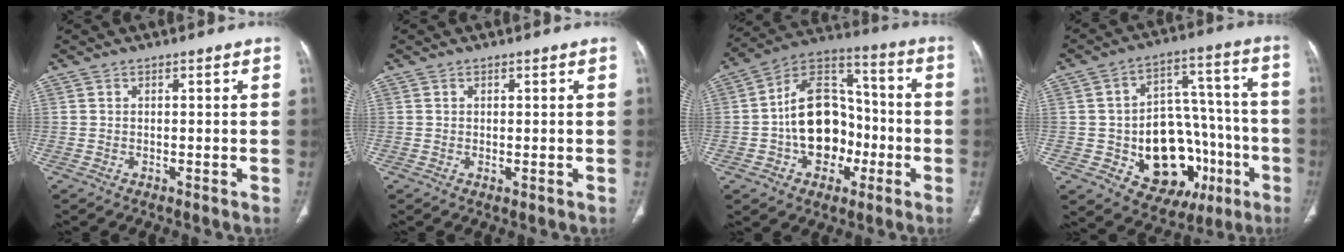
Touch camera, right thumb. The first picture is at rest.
{"total": 0.5, "force": [0.0, 0.2, 0.5], "torque": [-0.013, -0.004, 0.002]}
{"total": 17.2, "force": [-3.3, 12.4, 11.4], "torque": [-0.141, 0.044, -0.058]}
{"total": 22.0, "force": [-6.6, 14.9, 14.9], "torque": [-0.160, 0.046, -0.074]}